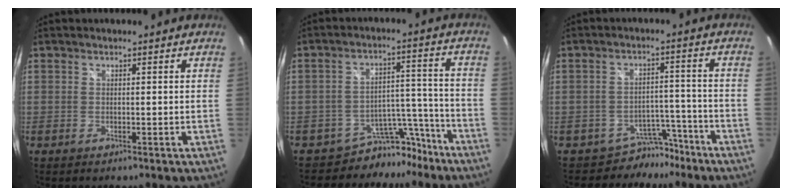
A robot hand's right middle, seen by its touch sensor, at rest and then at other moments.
{"total": 9.2, "force": [-7.9, 4.7, 0.6], "torque": [0.000, 0.046, -0.112]}
{"total": 6.0, "force": [-5.0, 3.4, -0.1], "torque": [0.005, 0.027, -0.074]}